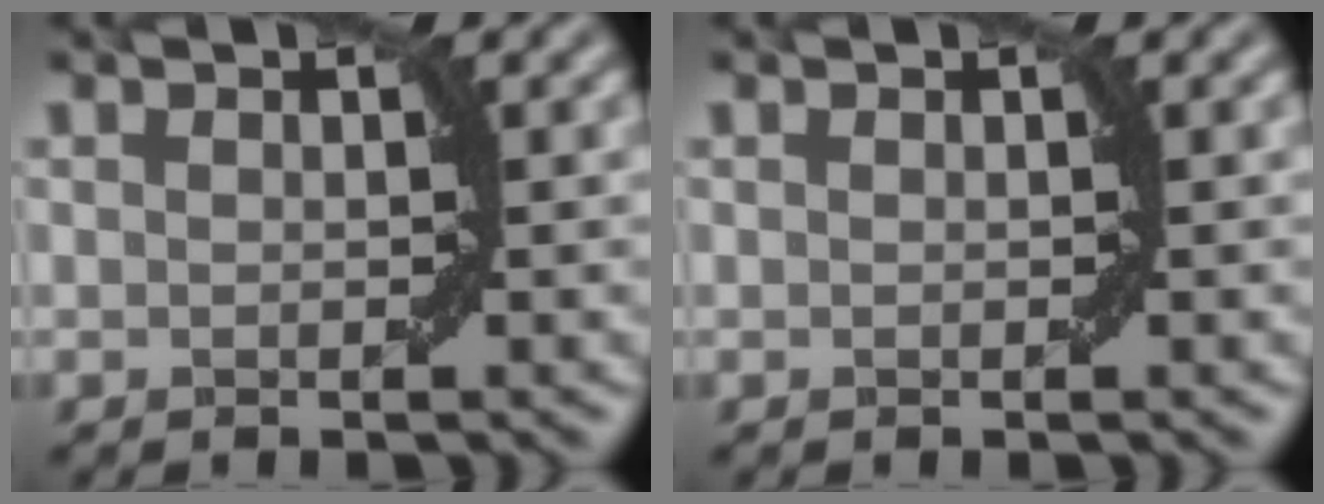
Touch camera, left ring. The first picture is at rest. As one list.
[{"total": 0.0}]